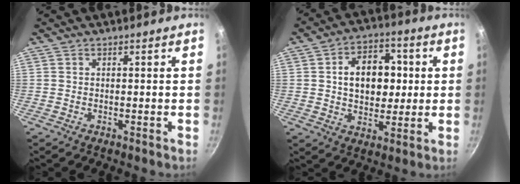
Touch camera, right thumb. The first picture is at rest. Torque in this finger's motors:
{"motor_torque": [0.09, 0.48, 0.87, 0.24, 0.16]}